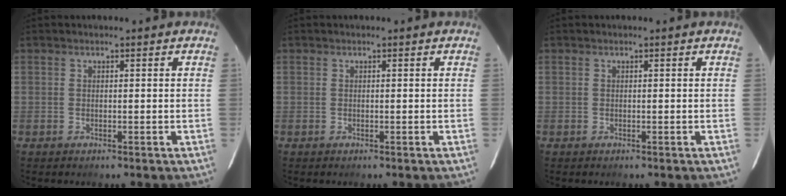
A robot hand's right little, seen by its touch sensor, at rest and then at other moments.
{"total": 0.0}
{"total": 0.0}